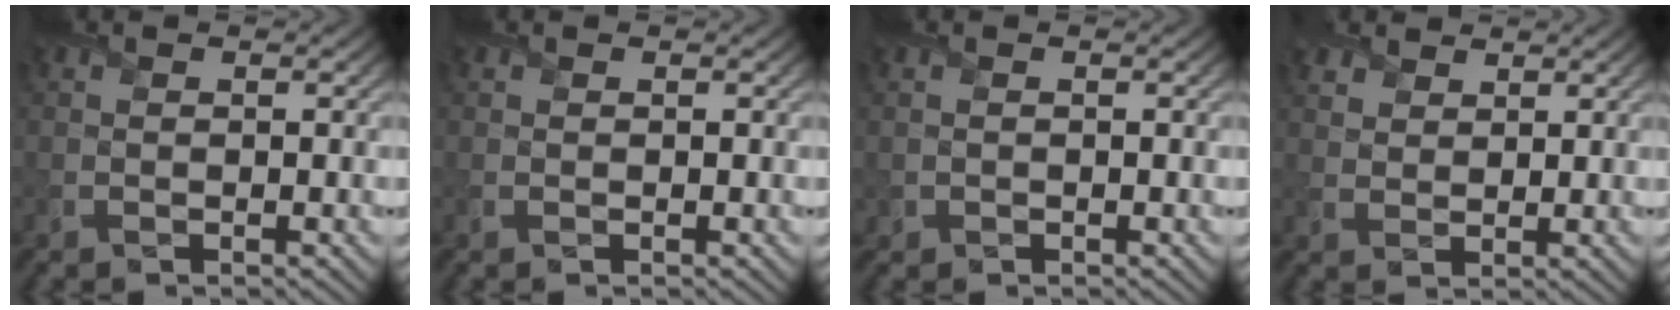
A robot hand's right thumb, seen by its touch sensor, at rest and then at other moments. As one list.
[{"total": 0.0}, {"total": 0.6, "force": [-0.2, 0.5, 0.0], "torque": [0.003, -0.003, -0.006]}, {"total": 2.9, "force": [2.1, 1.8, 0.9], "torque": [-0.031, 0.004, 0.044]}]